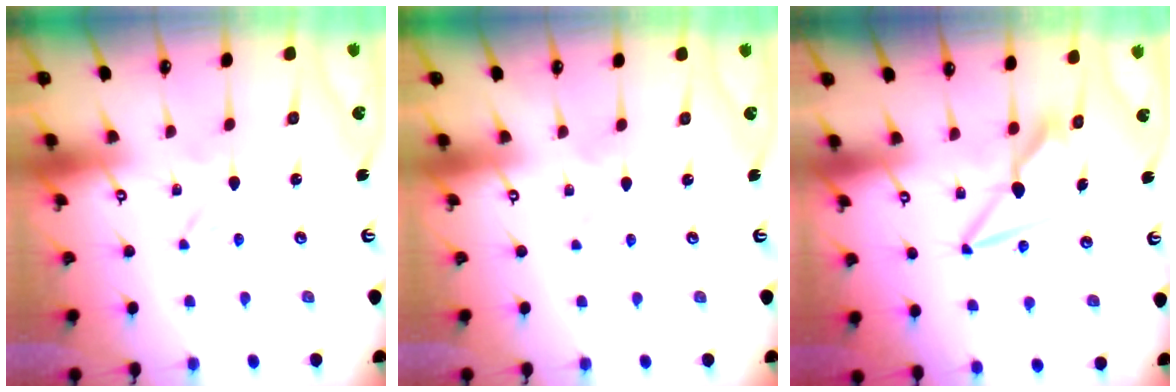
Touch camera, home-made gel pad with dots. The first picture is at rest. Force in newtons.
{"total": 0.0}
{"total": 7.5, "press": 7.5, "slide": 0.4}